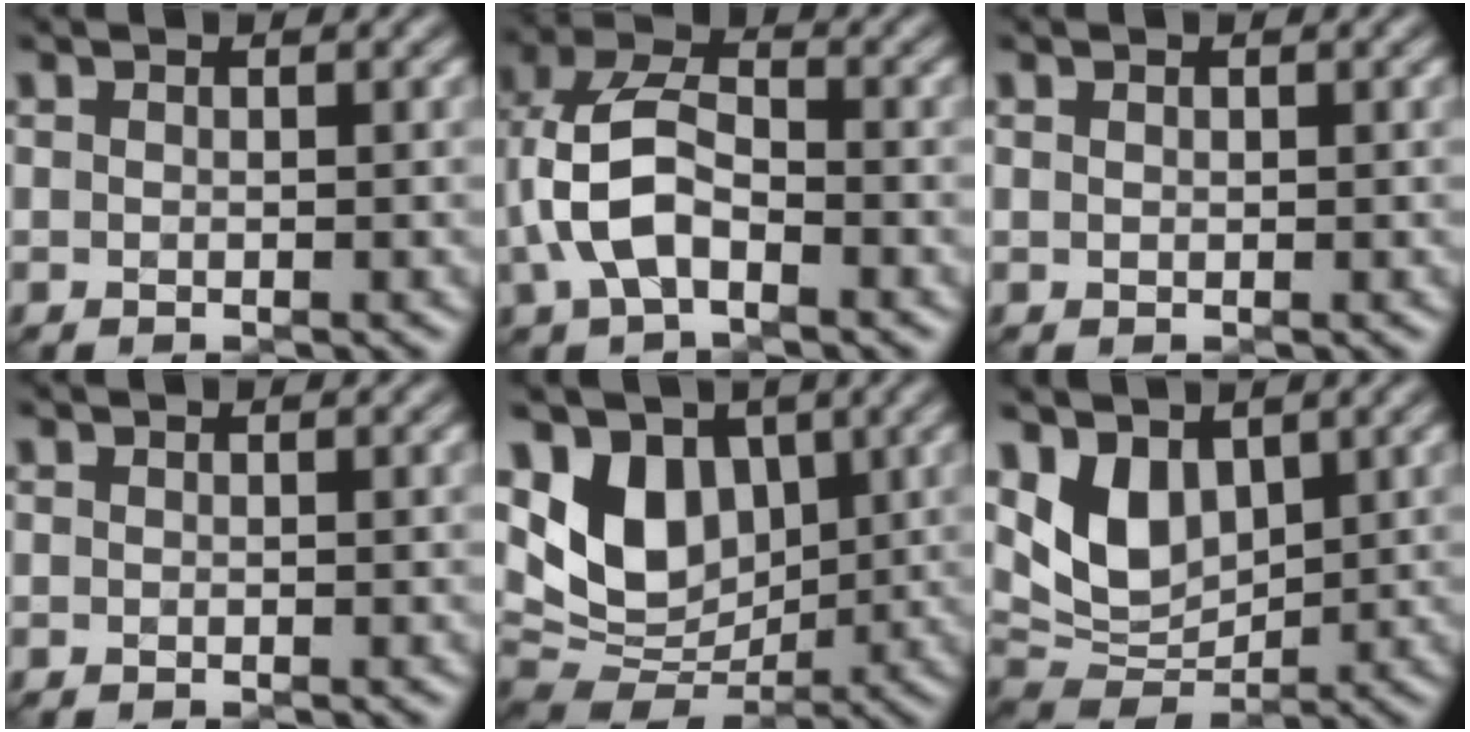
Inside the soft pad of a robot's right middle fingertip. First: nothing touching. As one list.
[{"total": 6.2, "force": [-1.7, 3.5, 4.8], "torque": [-0.113, 0.009, -0.043]}, {"total": 0.0}, {"total": 0.0}, {"total": 8.0, "force": [2.2, 5.8, 5.1], "torque": [-0.102, -0.011, 0.032]}, {"total": 5.6, "force": [2.0, 3.8, 3.6], "torque": [-0.074, -0.015, 0.035]}]